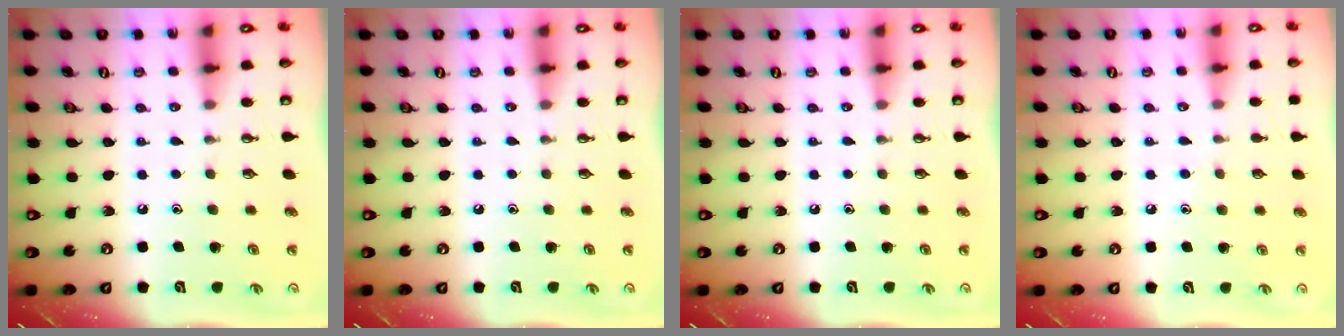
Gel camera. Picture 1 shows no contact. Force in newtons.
{"total": 0.0}
{"total": 0.0}
{"total": 5.9, "press": 5.8, "slide": 0.7}